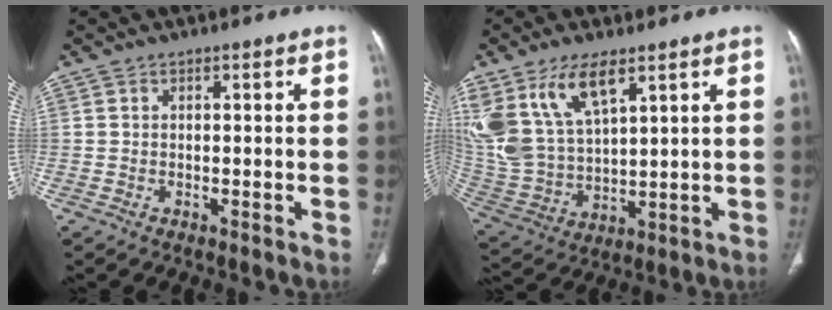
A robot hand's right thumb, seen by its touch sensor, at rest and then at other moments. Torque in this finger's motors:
{"motor_torque": [-0.37, 2.10, 1.21, 1.28, 0.21]}